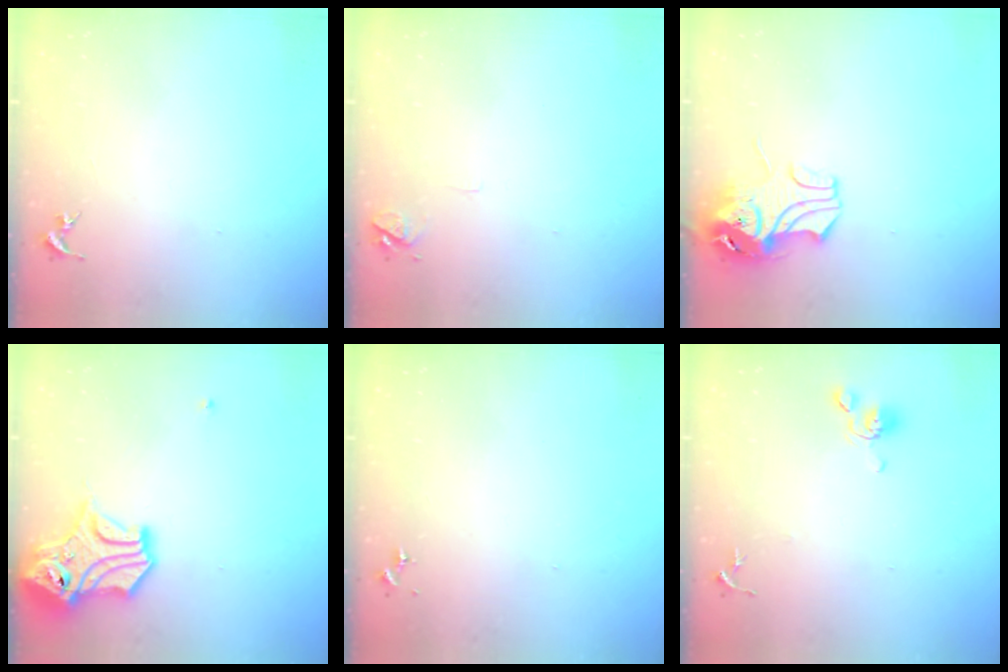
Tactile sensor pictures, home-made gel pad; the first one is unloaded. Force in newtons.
{"total": 6.3, "press": 6.3, "slide": 0.7}
{"total": 9.1, "press": 9.0, "slide": 1.4}
{"total": 14.1, "press": 14.0, "slide": 1.9}
{"total": 0.0}
{"total": 6.9, "press": 6.7, "slide": 1.6}